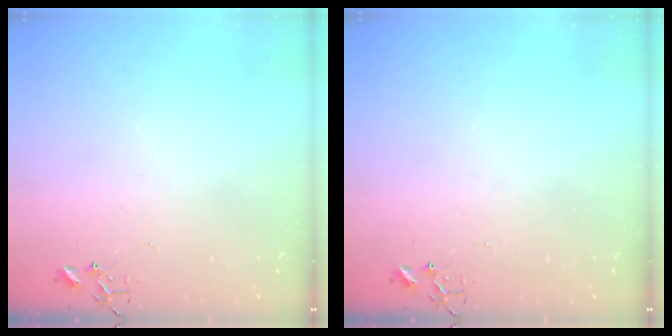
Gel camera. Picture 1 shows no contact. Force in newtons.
{"total": 0.0}